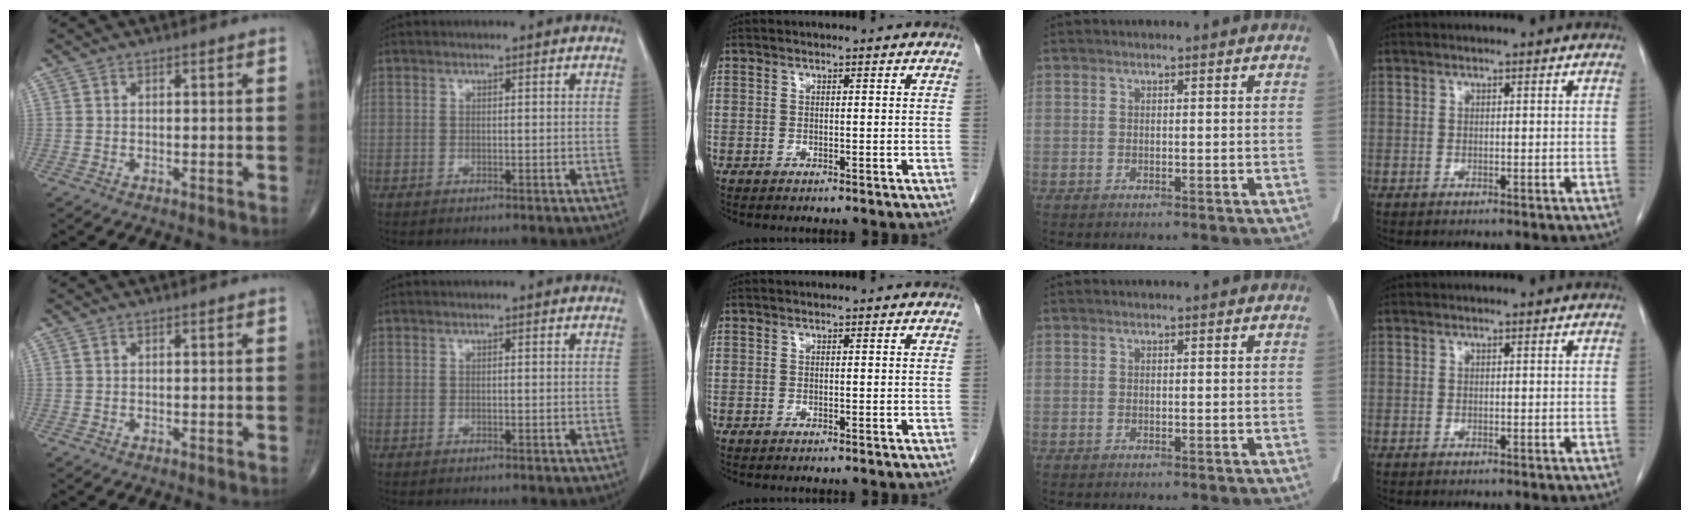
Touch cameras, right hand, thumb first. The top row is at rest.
{}